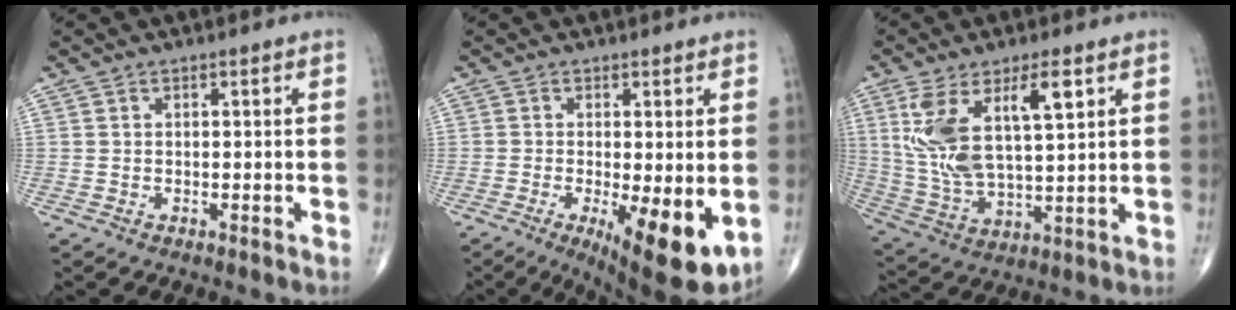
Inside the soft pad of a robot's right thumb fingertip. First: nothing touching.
{"total": 11.6, "force": [-2.9, 3.4, 10.7], "torque": [-0.155, -0.024, -0.035]}
{"total": 15.0, "force": [5.5, 5.7, 12.8], "torque": [-0.250, -0.020, 0.115]}